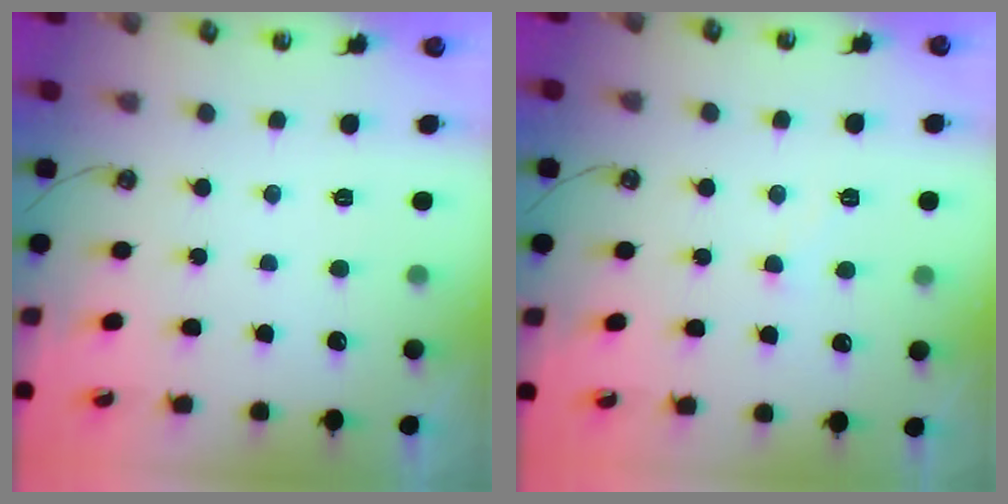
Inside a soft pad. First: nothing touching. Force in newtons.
{"total": 2.0, "press": 2.0, "slide": 0.4}